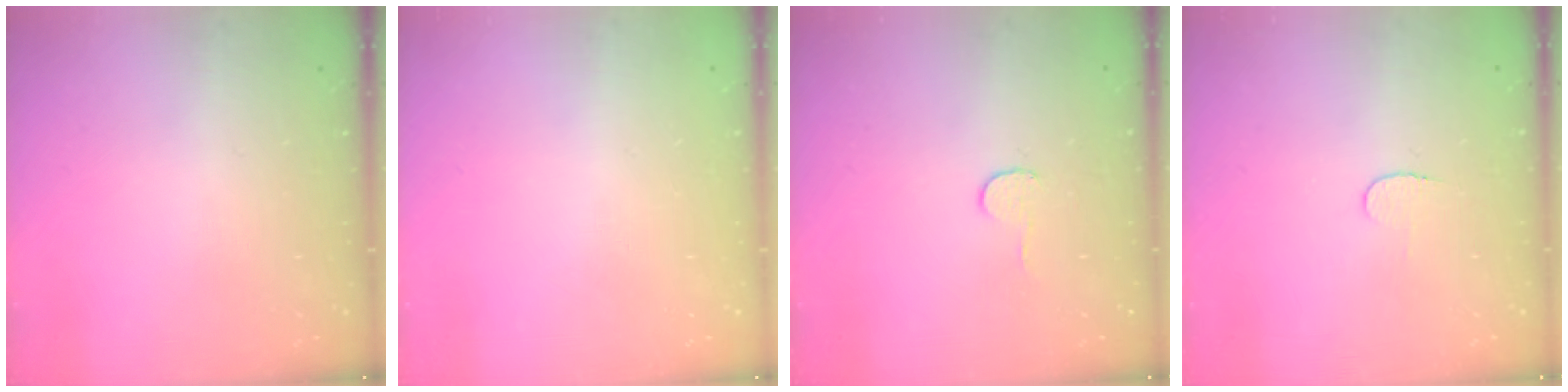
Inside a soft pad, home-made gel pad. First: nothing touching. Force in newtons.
{"total": 0.0}
{"total": 3.7, "press": 3.6, "slide": 0.3}
{"total": 3.7, "press": 3.7, "slide": 0.3}